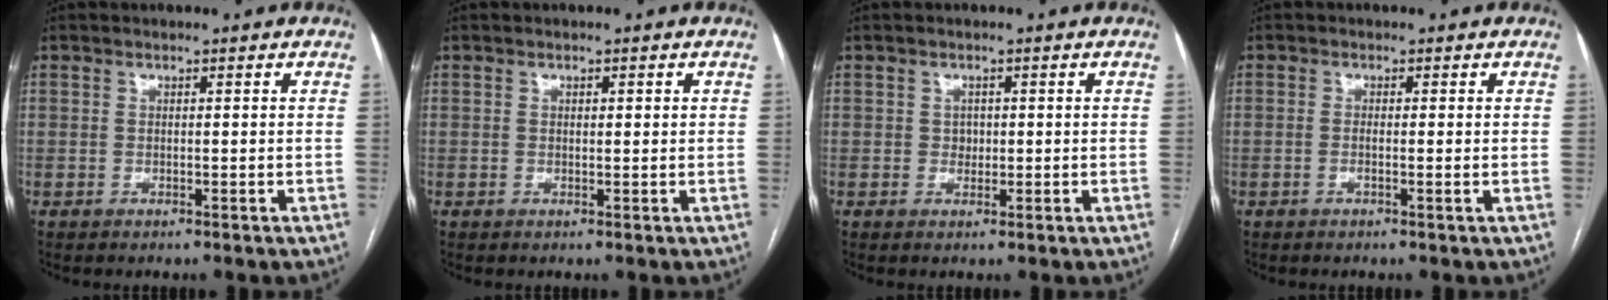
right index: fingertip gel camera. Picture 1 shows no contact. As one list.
[{"total": 0.8, "force": [0.3, 0.2, 0.8], "torque": [-0.013, 0.003, 0.003]}, {"total": 1.1, "force": [0.0, 1.0, 0.6], "torque": [-0.008, 0.002, 0.001]}, {"total": 1.2, "force": [-0.2, 0.0, 1.2], "torque": [-0.023, -0.001, -0.003]}]